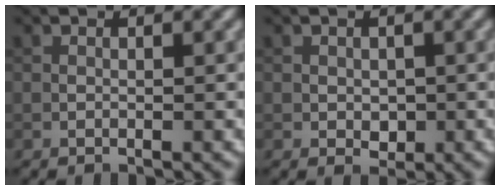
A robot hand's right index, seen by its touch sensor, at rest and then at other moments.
{"total": 1.3, "force": [-0.1, 1.1, 0.8], "torque": [-0.013, -0.004, 0.000]}